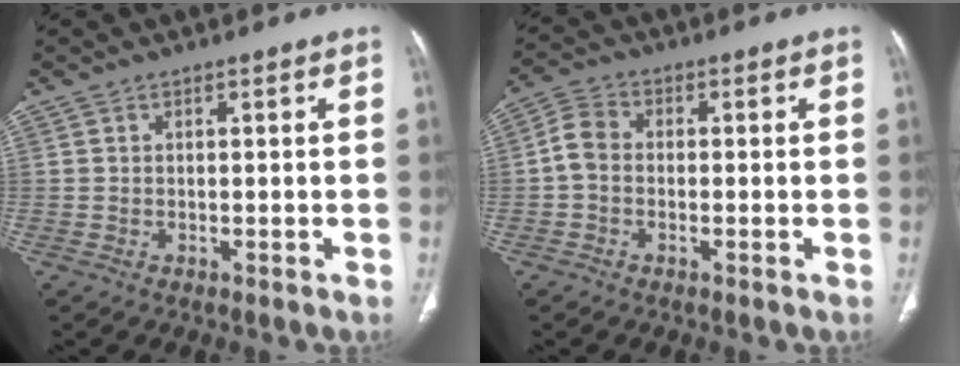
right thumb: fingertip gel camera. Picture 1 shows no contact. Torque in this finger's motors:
{"motor_torque": [0.02, -0.02, 0.39, -0.18, 0.03]}